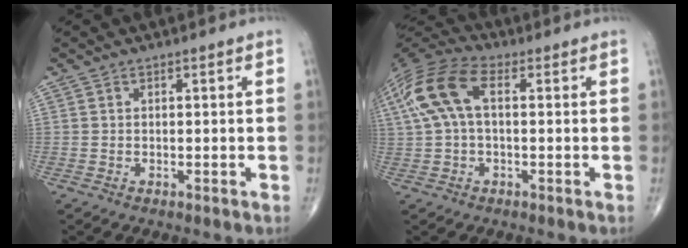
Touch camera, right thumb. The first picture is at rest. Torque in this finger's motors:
{"motor_torque": [0.23, 0.36, 1.15, 0.19, 0.42]}